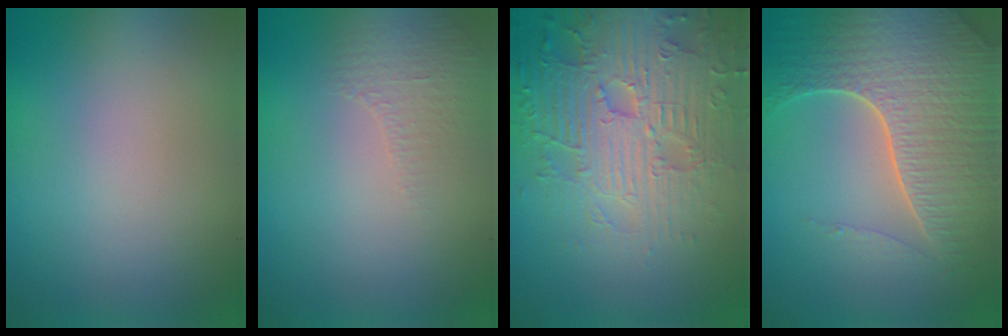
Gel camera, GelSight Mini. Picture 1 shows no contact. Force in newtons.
{"total": 0.9, "press": 0.5, "slide": 0.8}
{"total": 7.0, "press": 5.6, "slide": 4.3}
{"total": 7.3, "press": 5.3, "slide": 4.9}